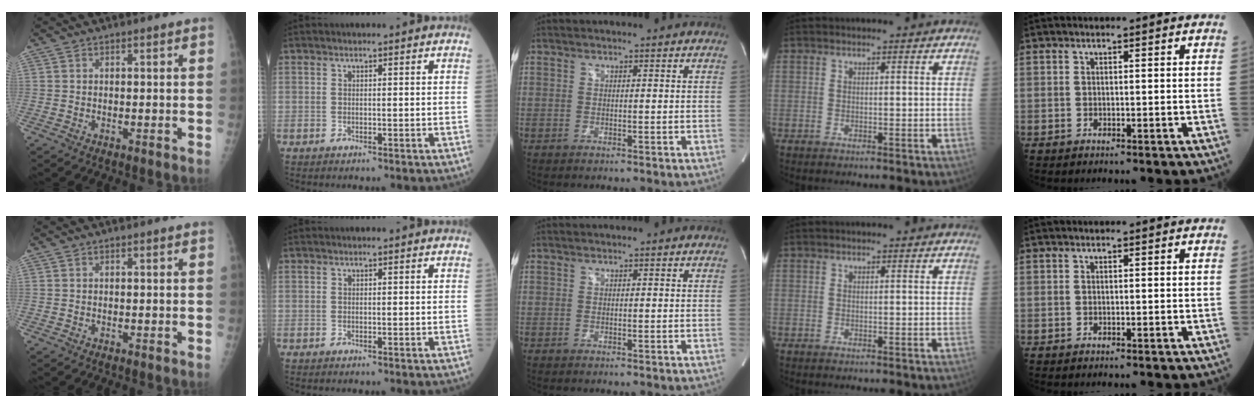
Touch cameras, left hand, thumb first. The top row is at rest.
{}